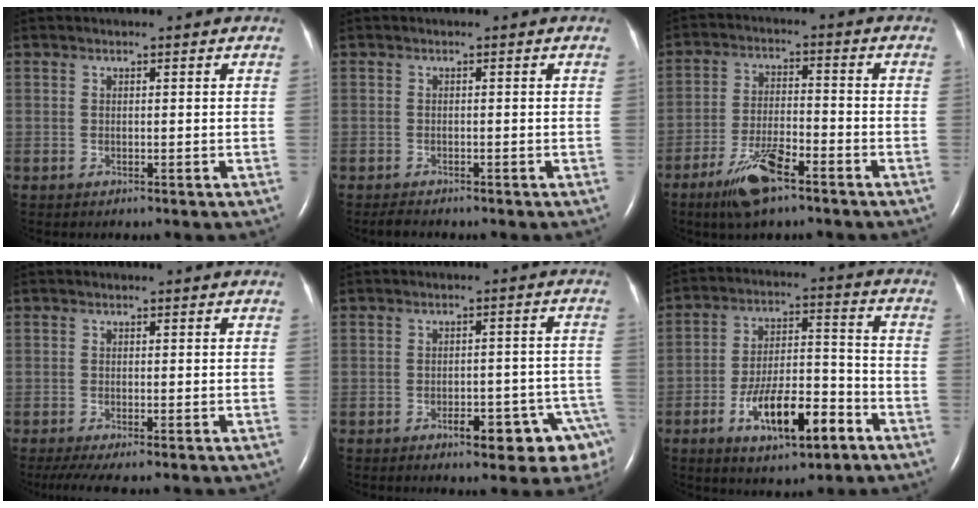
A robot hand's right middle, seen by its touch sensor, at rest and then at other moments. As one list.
[{"total": 1.3, "force": [-1.2, 0.3, 0.4], "torque": [-0.018, -0.006, -0.019]}, {"total": 8.5, "force": [-5.5, 1.8, 6.2], "torque": [-0.126, -0.012, -0.101]}, {"total": 3.5, "force": [-2.3, 0.4, 2.6], "torque": [-0.050, -0.013, -0.042]}, {"total": 8.6, "force": [-5.5, 3.0, 6.0], "torque": [-0.056, 0.024, -0.068]}, {"total": 12.3, "force": [-6.0, 3.8, 10.1], "torque": [-0.179, 0.009, -0.094]}]